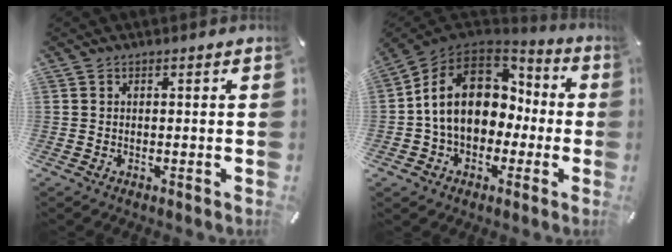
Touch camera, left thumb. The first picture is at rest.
{"total": 17.2, "force": [0.8, 13.6, 10.5], "torque": [-0.206, 0.015, 0.017]}